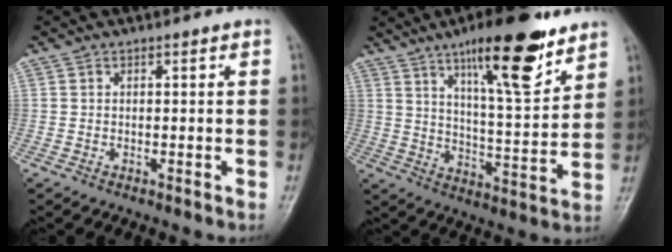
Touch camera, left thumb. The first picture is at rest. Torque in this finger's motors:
{"motor_torque": [0.80, 0.54, 1.36, -1.42, 0.42]}